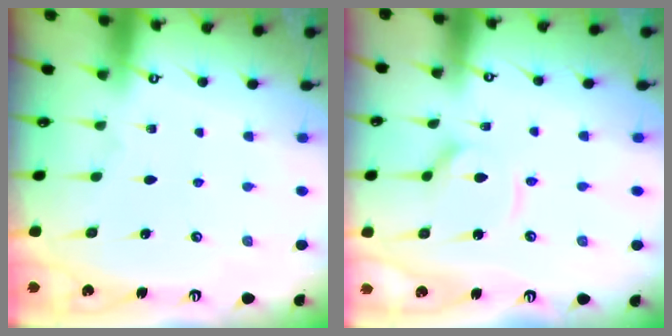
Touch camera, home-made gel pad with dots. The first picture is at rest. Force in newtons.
{"total": 6.1, "press": 6.1, "slide": 0.6}